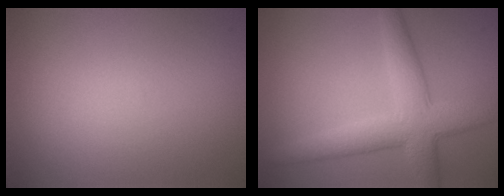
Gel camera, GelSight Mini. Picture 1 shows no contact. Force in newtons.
{"total": 4.6, "press": 4.6, "slide": 0.3}